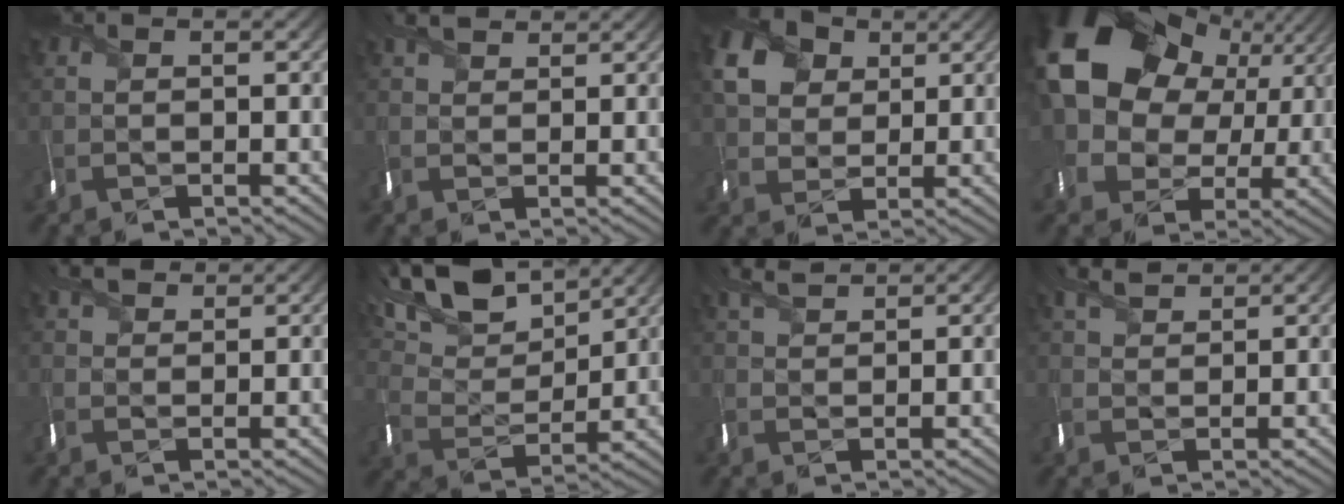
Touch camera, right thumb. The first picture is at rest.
{"total": 1.7, "force": [1.6, 0.4, -0.6], "torque": [0.001, 0.006, 0.026]}
{"total": 5.7, "force": [2.6, 4.6, 2.0], "torque": [-0.069, 0.007, 0.037]}
{"total": 18.1, "force": [5.2, 14.1, 10.1], "torque": [-0.225, 0.035, 0.091]}
{"total": 2.1, "force": [1.9, 0.7, -0.5], "torque": [-0.002, 0.006, 0.030]}
{"total": 12.7, "force": [9.9, 4.9, 6.2], "torque": [-0.160, 0.019, 0.155]}
{"total": 2.0, "force": [2.0, 0.0, -0.2], "torque": [-0.015, 0.008, 0.040]}
{"total": 2.3, "force": [2.2, 0.4, 0.0], "torque": [-0.020, 0.008, 0.042]}